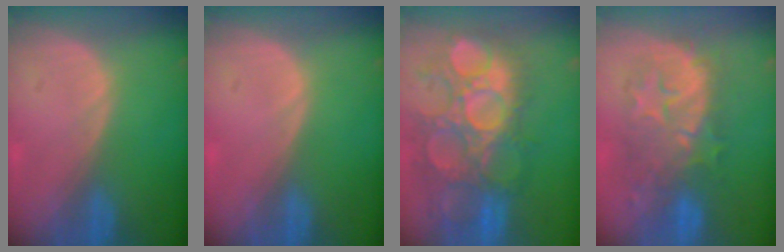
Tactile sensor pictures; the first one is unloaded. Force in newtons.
{"total": 0.0}
{"total": 13.3, "press": 12.2, "slide": 5.4}
{"total": 9.4, "press": 9.2, "slide": 1.7}